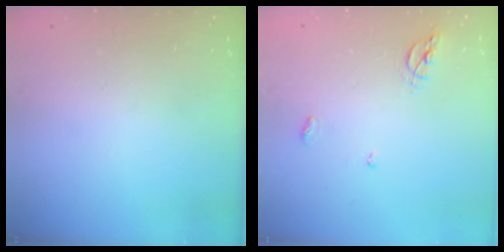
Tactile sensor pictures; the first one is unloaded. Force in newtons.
{"total": 6.5, "press": 6.5, "slide": 0.6}